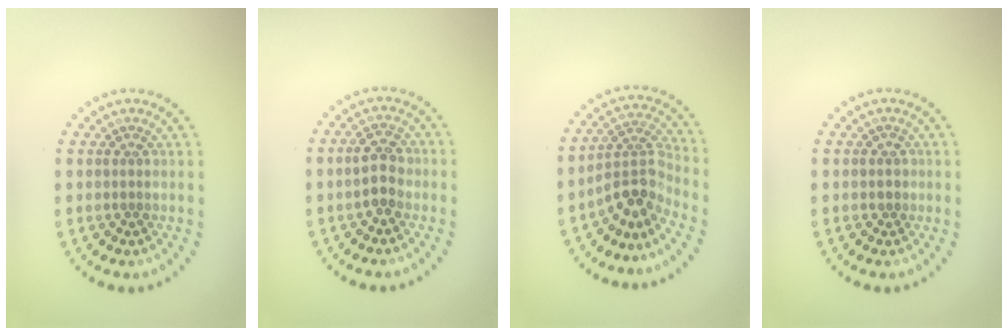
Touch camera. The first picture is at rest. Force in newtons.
{"total": 2.6, "press": 2.6, "slide": 0.3}
{"total": 3.7, "press": 2.5, "slide": 2.8}
{"total": 0.7, "press": 0.5, "slide": 0.5}